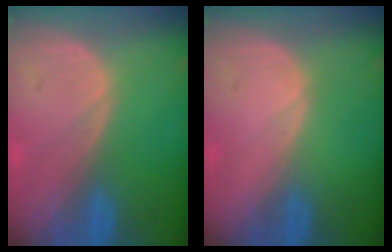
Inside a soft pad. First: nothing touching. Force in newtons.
{"total": 0.0}